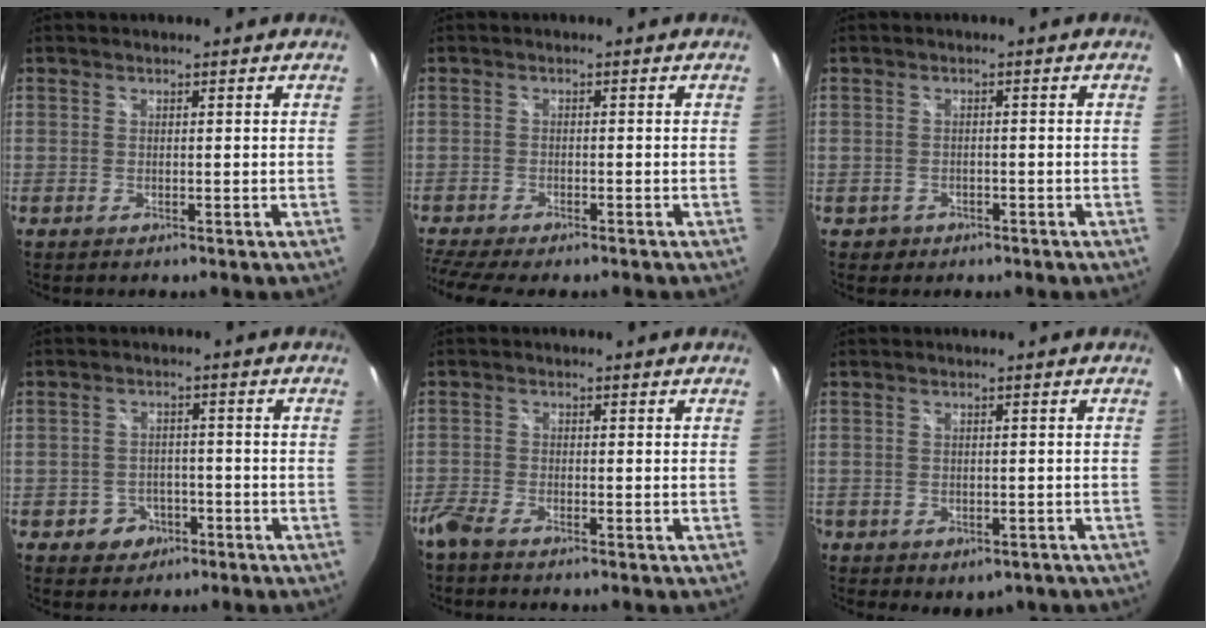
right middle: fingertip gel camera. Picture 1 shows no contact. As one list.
[{"total": 7.2, "force": [-6.3, 0.8, 3.5], "torque": [-0.094, -0.032, -0.107]}, {"total": 2.5, "force": [-1.2, 2.1, 0.5], "torque": [-0.019, -0.001, -0.014]}, {"total": 4.9, "force": [-2.6, 4.1, 0.9], "torque": [-0.031, 0.011, -0.030]}, {"total": 3.7, "force": [-3.1, 0.7, 1.8], "torque": [-0.053, -0.010, -0.065]}, {"total": 4.0, "force": [-1.8, 3.2, 1.7], "torque": [-0.042, -0.007, -0.014]}]